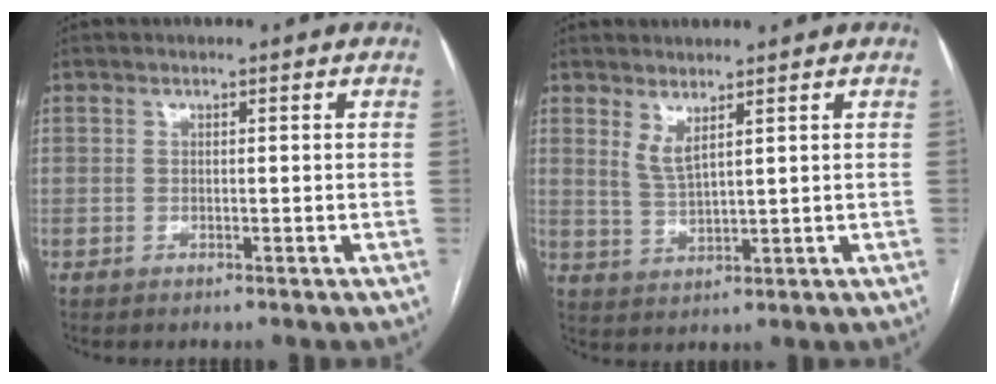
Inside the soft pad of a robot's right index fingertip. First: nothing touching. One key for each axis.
{"total": 3.1, "fx": 2.1, "fy": 0.3, "fz": 2.3, "tx": -0.051, "ty": -0.013, "tz": 0.048}